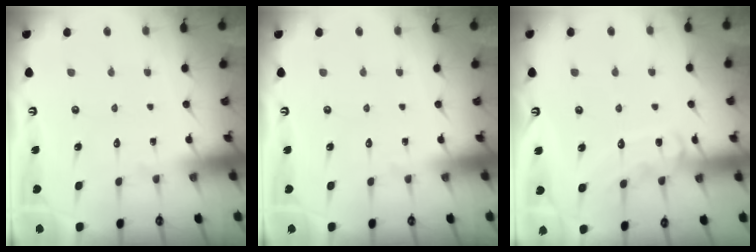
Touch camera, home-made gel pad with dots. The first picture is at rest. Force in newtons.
{"total": 0.0}
{"total": 10.5, "press": 10.5, "slide": 0.7}